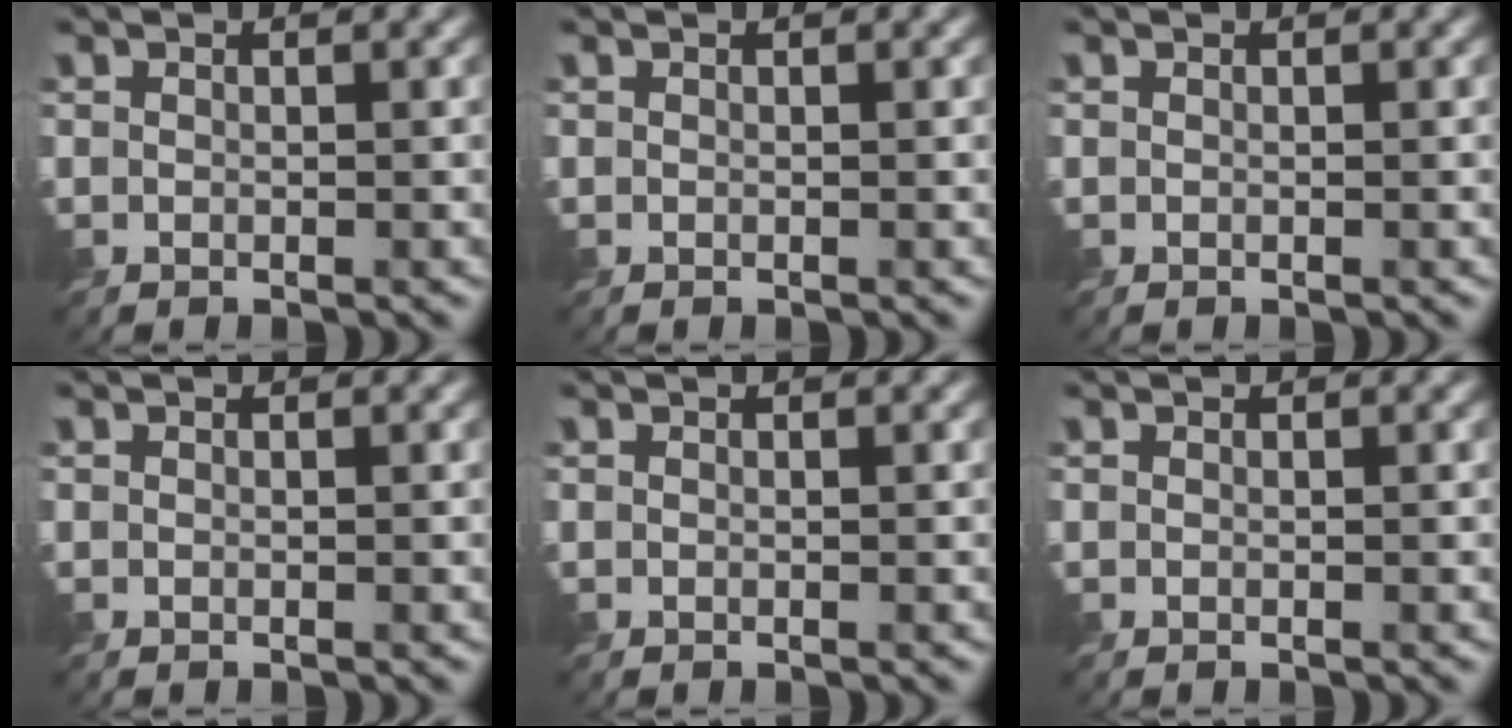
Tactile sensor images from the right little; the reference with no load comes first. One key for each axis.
{"total": 0.0}
{"total": 0.0}
{"total": 0.0}
{"total": 0.0}
{"total": 0.0}